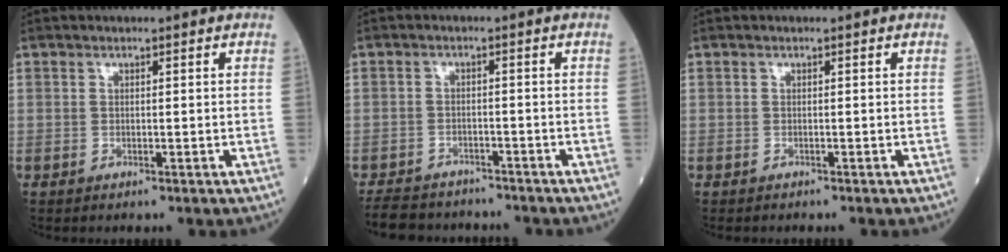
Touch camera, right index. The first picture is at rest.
{"total": 9.3, "force": [-8.3, 3.4, 2.3], "torque": [-0.037, 0.000, -0.120]}
{"total": 1.1, "force": [-1.0, 0.3, 0.2], "torque": [-0.006, 0.001, -0.016]}